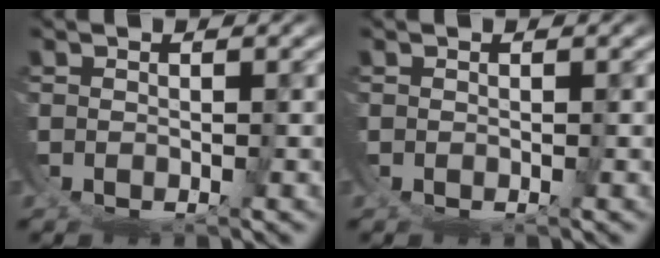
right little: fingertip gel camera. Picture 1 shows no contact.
{"total": 0.0}